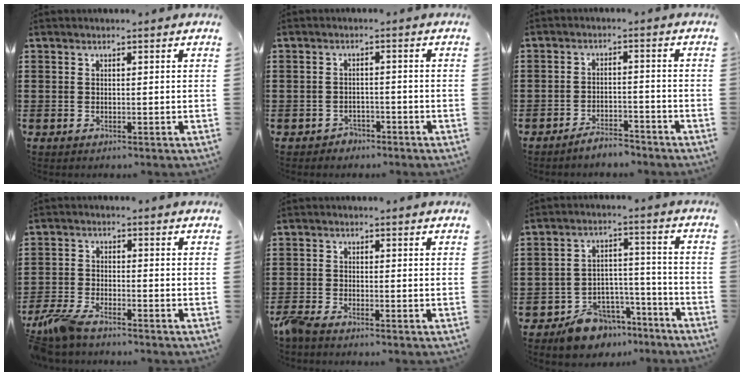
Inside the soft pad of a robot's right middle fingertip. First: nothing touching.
{"total": 1.8, "force": [-1.7, 0.7, 0.0], "torque": [-0.008, 0.003, -0.038]}
{"total": 3.6, "force": [-3.6, 0.5, 0.4], "torque": [-0.009, 0.006, -0.072]}
{"total": 5.2, "force": [-4.4, 1.1, 2.5], "torque": [-0.082, -0.010, -0.094]}
{"total": 2.3, "force": [-2.0, 0.2, 1.0], "torque": [-0.047, -0.008, -0.050]}
{"total": 8.0, "force": [-7.0, 3.6, 1.0], "torque": [-0.013, 0.041, -0.131]}